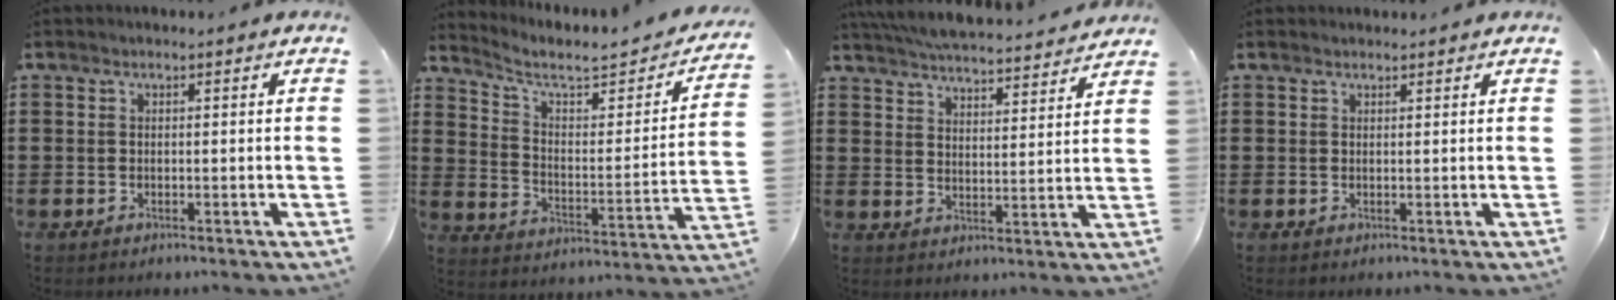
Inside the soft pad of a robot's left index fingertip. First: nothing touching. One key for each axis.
{"total": 5.1, "fx": 4.0, "fy": 1.2, "fz": 2.9, "tx": -0.080, "ty": -0.031, "tz": 0.059}
{"total": 5.8, "fx": 5.7, "fy": 0.1, "fz": 1.1, "tx": -0.045, "ty": -0.035, "tz": 0.101}
{"total": 0.6, "fx": 0.6, "fy": 0.2, "fz": 0.0, "tx": -0.002, "ty": 0.000, "tz": 0.012}